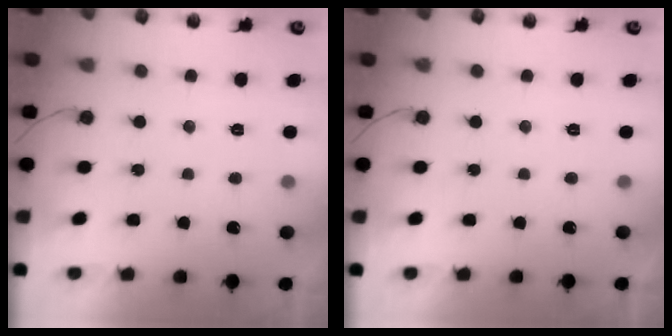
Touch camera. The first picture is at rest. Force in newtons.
{"total": 1.8, "press": 1.7, "slide": 0.1}